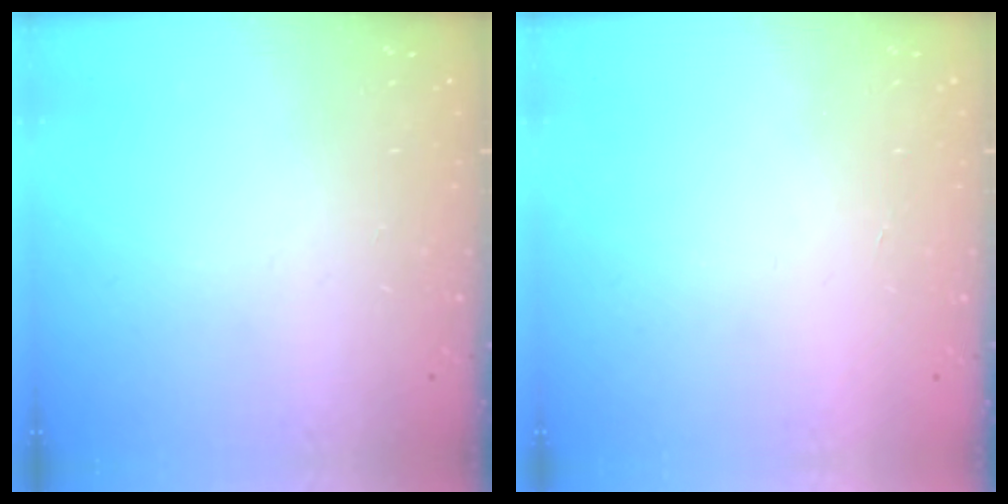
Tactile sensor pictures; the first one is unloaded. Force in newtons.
{"total": 1.6, "press": 1.5, "slide": 0.1}